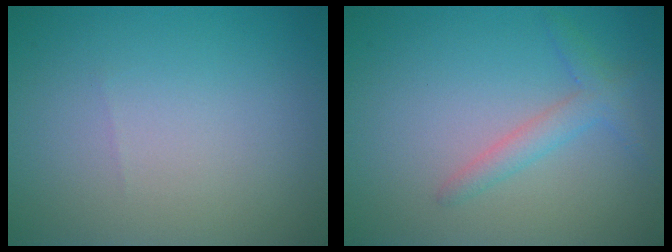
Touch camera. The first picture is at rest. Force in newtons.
{"total": 2.2, "press": 2.2, "slide": 0.1}